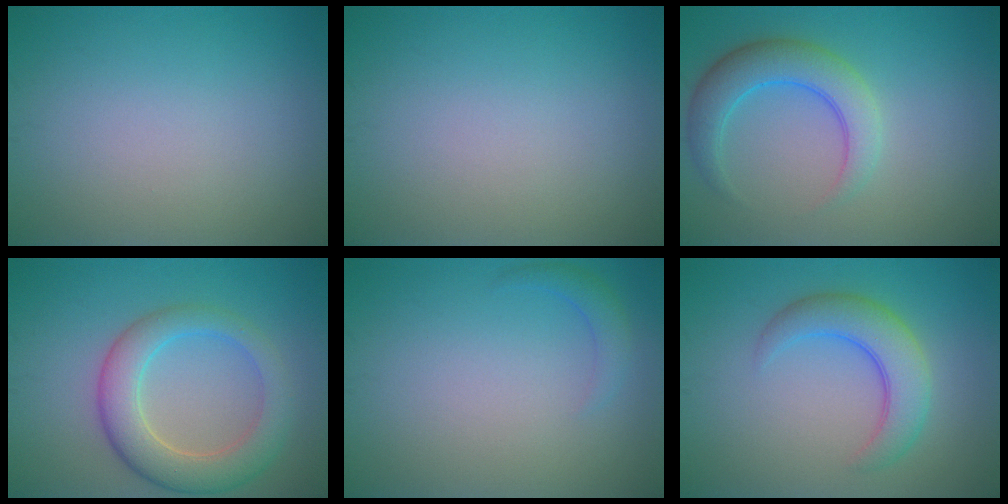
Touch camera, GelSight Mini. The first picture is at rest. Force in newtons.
{"total": 0.0}
{"total": 4.7, "press": 4.7, "slide": 0.2}
{"total": 5.8, "press": 5.8, "slide": 0.3}
{"total": 1.4, "press": 1.4, "slide": 0.1}
{"total": 4.8, "press": 4.8, "slide": 0.1}